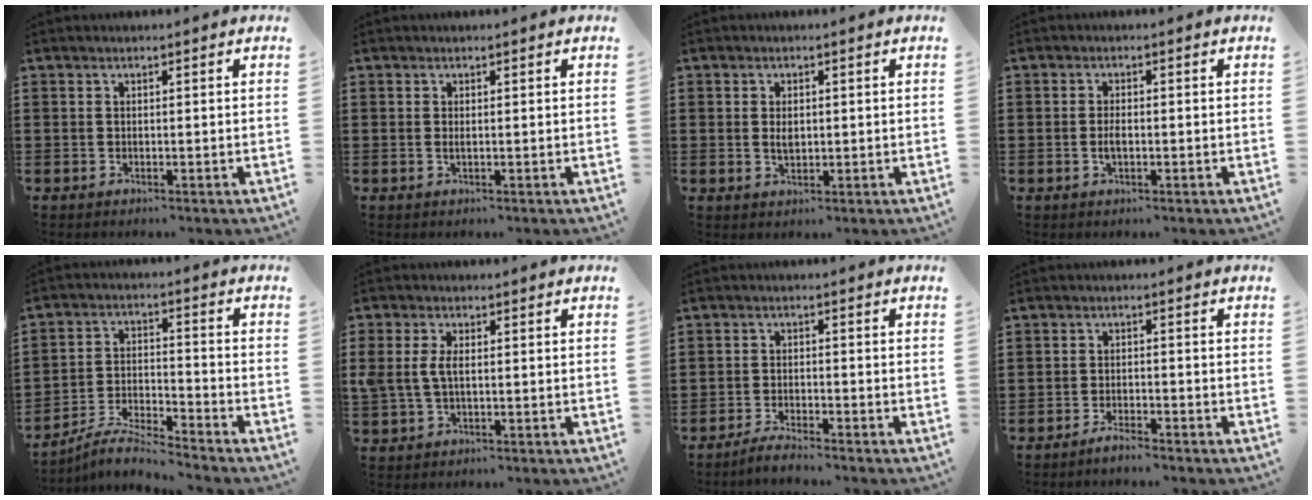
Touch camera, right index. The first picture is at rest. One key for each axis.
{"total": 0.6, "fx": 0.0, "fy": 0.1, "fz": 0.6, "tx": -0.012, "ty": -0.001, "tz": -0.001}
{"total": 2.1, "fx": 0.0, "fy": 1.2, "fz": 1.7, "tx": -0.036, "ty": 0.003, "tz": 0.000}
{"total": 1.5, "fx": -0.3, "fy": 0.6, "fz": 1.3, "tx": -0.024, "ty": 0.002, "tz": -0.006}
{"total": 5.7, "fx": -5.5, "fy": 0.2, "fz": 1.7, "tx": -0.048, "ty": -0.006, "tz": -0.110}
{"total": 4.0, "fx": 0.2, "fy": 2.0, "fz": 3.4, "tx": -0.099, "ty": -0.005, "tz": -0.007}
{"total": 2.4, "fx": -2.3, "fy": -0.1, "fz": 0.5, "tx": -0.011, "ty": 0.003, "tz": -0.047}
{"total": 2.0, "fx": -1.9, "fy": 0.1, "fz": 0.6, "tx": -0.013, "ty": 0.002, "tz": -0.035}